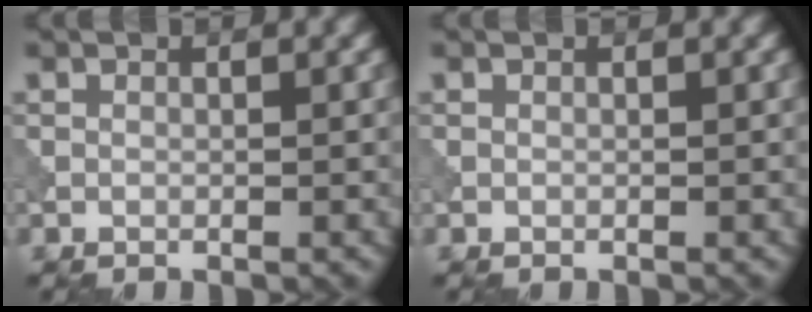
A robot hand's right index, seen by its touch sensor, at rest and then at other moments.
{"total": 0.0}